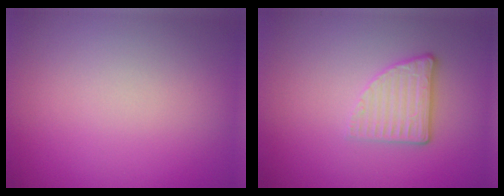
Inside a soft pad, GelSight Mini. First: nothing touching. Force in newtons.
{"total": 2.7, "press": 2.3, "slide": 1.4}